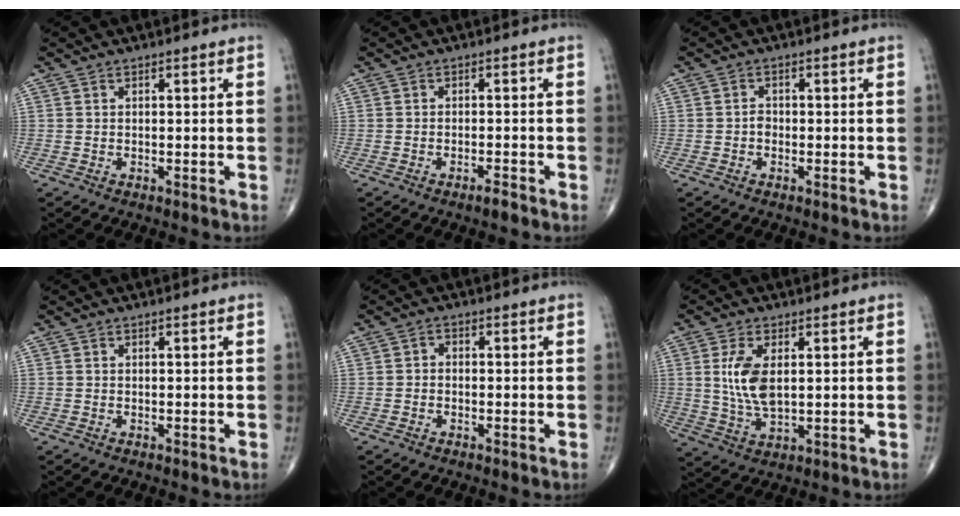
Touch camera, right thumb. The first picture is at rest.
{"total": 1.7, "force": [-1.3, 0.2, 1.1], "torque": [-0.022, 0.002, -0.026]}
{"total": 1.3, "force": [-0.5, 1.0, 0.7], "torque": [-0.003, 0.005, -0.011]}
{"total": 0.0}
{"total": 1.2, "force": [-0.4, 1.0, 0.7], "torque": [-0.002, 0.005, -0.013]}
{"total": 8.3, "force": [1.4, 4.0, 7.1], "torque": [-0.146, -0.011, 0.034]}